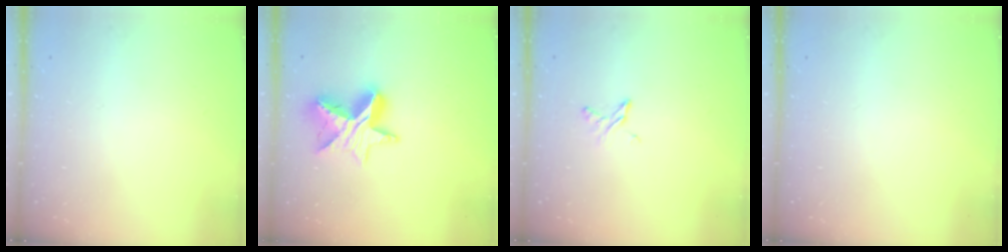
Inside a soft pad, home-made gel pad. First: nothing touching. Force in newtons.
{"total": 10.8, "press": 10.7, "slide": 0.9}
{"total": 3.9, "press": 3.8, "slide": 0.5}
{"total": 0.0}